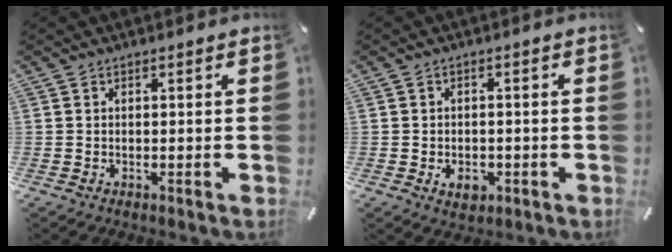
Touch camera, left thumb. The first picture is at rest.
{"total": 4.1, "force": [-1.4, 3.0, 2.5], "torque": [-0.040, 0.002, -0.026]}